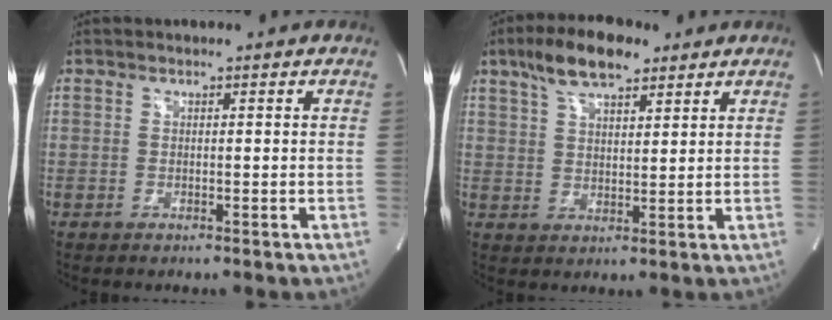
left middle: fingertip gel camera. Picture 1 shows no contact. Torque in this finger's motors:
{"motor_torque": [0.66, -0.10, 0.01, 0.05]}